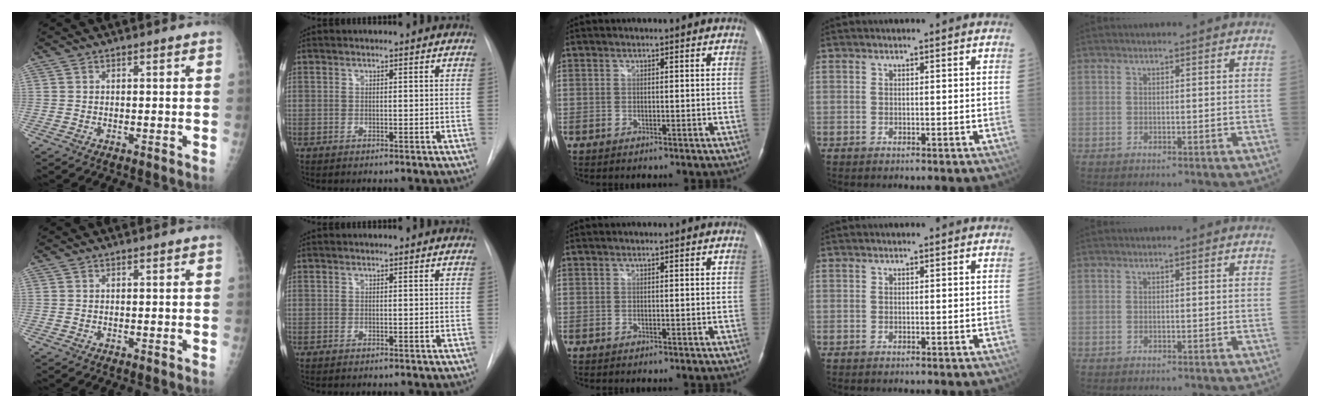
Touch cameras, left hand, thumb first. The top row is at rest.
{}